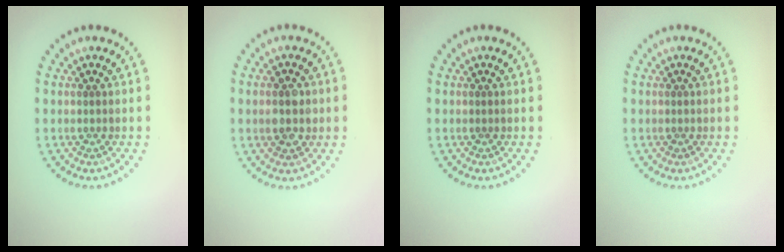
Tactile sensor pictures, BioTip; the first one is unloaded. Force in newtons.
{"total": 2.6, "press": 2.6, "slide": 0.2}
{"total": 0.0}
{"total": 0.0}